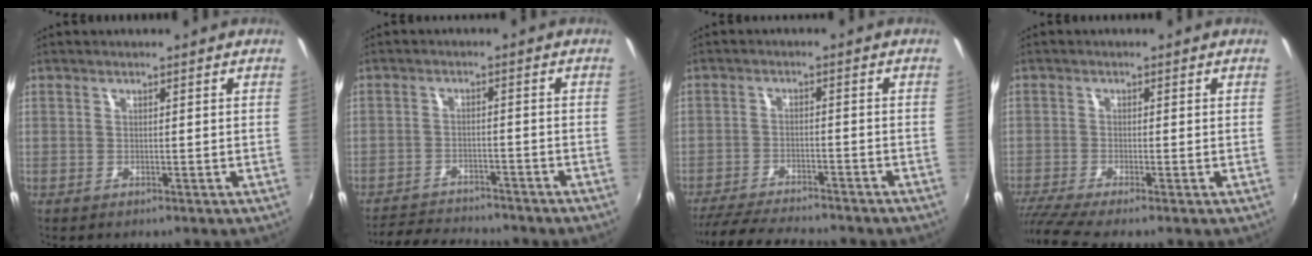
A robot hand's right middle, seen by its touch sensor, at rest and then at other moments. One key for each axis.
{"total": 9.5, "fx": -8.9, "fy": 1.4, "fz": 2.9, "tx": -0.078, "ty": -0.006, "tz": -0.135}
{"total": 12.8, "fx": -11.5, "fy": 1.7, "fz": 5.5, "tx": -0.124, "ty": -0.021, "tz": -0.181}
{"total": 5.4, "fx": -4.4, "fy": -1.0, "fz": 2.8, "tx": -0.072, "ty": -0.026, "tz": -0.086}